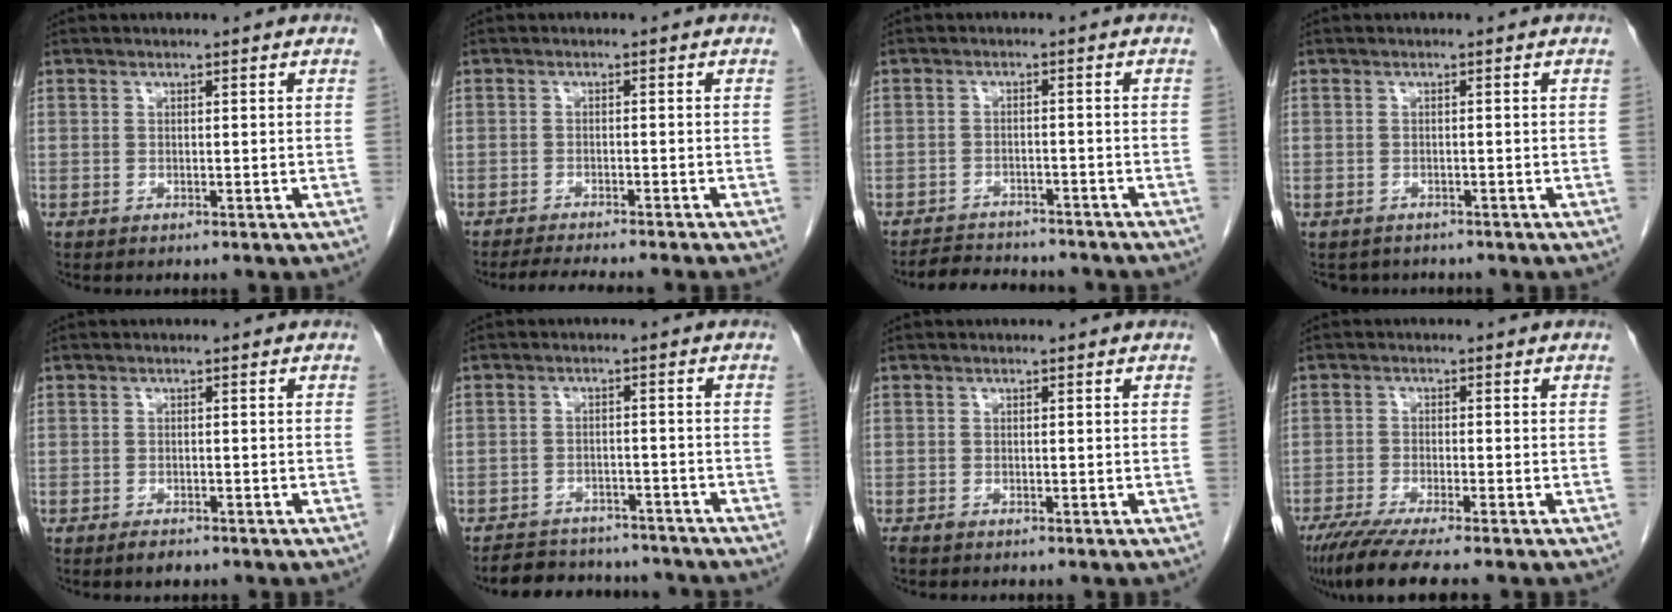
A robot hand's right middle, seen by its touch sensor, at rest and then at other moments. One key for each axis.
{"total": 7.4, "fx": -6.5, "fy": -0.8, "fz": 3.5, "tx": -0.033, "ty": -0.016, "tz": -0.099}
{"total": 7.8, "fx": -7.3, "fy": 1.7, "fz": 2.0, "tx": -0.032, "ty": 0.000, "tz": -0.103}
{"total": 2.6, "fx": -2.3, "fy": 1.2, "fz": 0.1, "tx": -0.004, "ty": 0.000, "tz": -0.032}
{"total": 1.6, "fx": -1.2, "fy": 0.5, "fz": 0.9, "tx": -0.017, "ty": -0.002, "tz": -0.016}
{"total": 10.8, "fx": -10.0, "fy": 3.5, "fz": 2.3, "tx": -0.034, "ty": 0.012, "tz": -0.130}
{"total": 0.6, "fx": -0.5, "fy": 0.2, "fz": 0.3, "tx": -0.011, "ty": -0.003, "tz": -0.010}
{"total": 8.4, "fx": -6.6, "fy": -0.1, "fz": 5.1, "tx": -0.081, "ty": -0.024, "tz": -0.111}